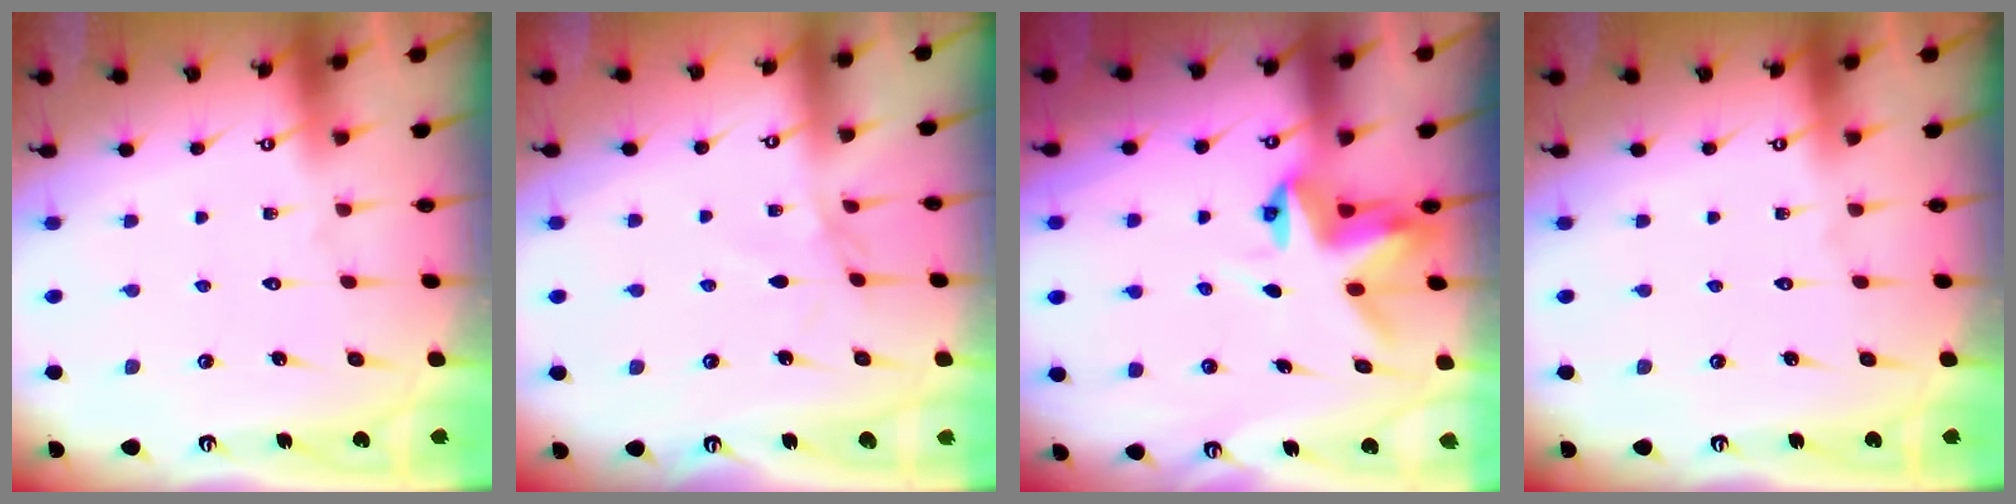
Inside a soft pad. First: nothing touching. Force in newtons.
{"total": 1.8, "press": 1.7, "slide": 0.4}
{"total": 4.6, "press": 4.6, "slide": 0.2}
{"total": 0.0}